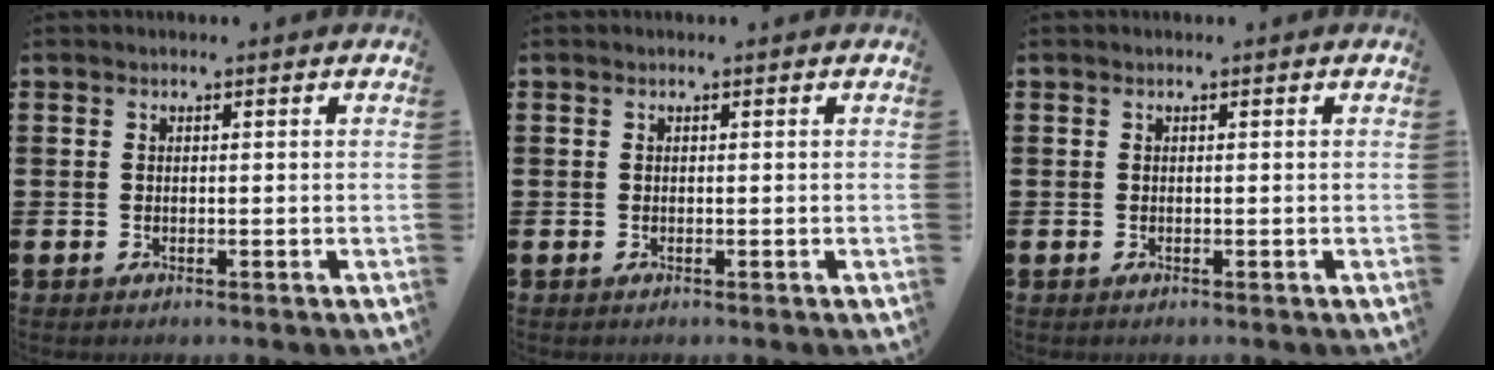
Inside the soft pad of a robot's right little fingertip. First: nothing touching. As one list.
[{"total": 0.0}, {"total": 0.0}]